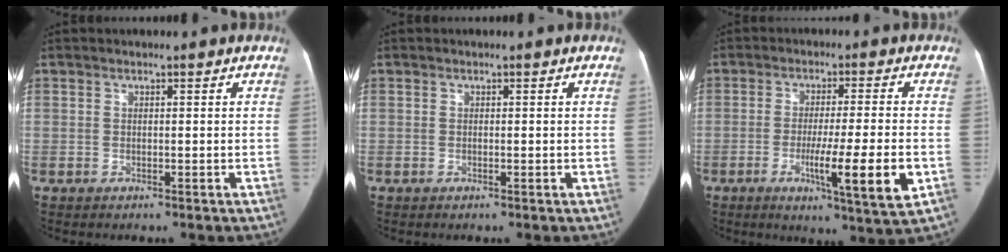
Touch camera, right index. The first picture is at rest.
{"total": 0.0}
{"total": 11.2, "force": [-3.2, -0.4, 10.8], "torque": [-0.172, -0.030, -0.053]}